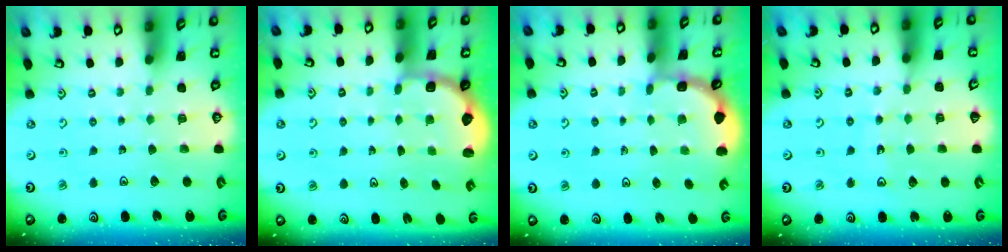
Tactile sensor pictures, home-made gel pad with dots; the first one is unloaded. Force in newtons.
{"total": 2.9, "press": 2.4, "slide": 1.6}
{"total": 1.9, "press": 1.9, "slide": 0.1}
{"total": 9.0, "press": 8.9, "slide": 1.6}